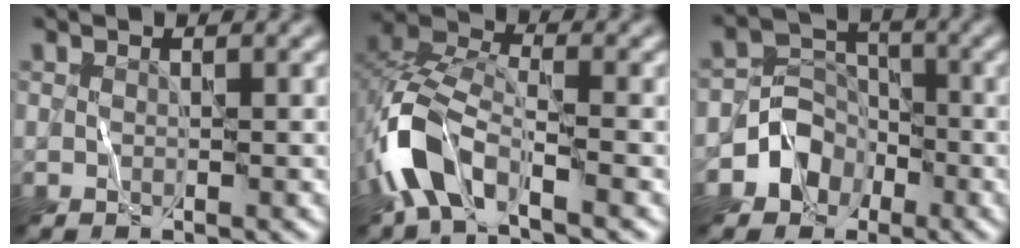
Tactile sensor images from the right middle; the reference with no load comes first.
{"total": 6.8, "force": [-3.8, 3.2, 4.7], "torque": [-0.101, 0.003, -0.085]}
{"total": 4.4, "force": [-2.3, 3.7, 1.1], "torque": [0.008, 0.016, -0.047]}